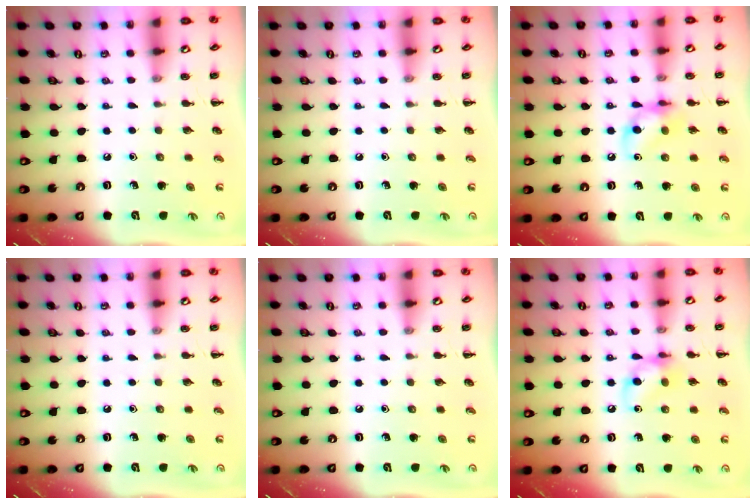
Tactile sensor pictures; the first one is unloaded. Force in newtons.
{"total": 0.0}
{"total": 10.4, "press": 10.3, "slide": 1.5}
{"total": 0.0}
{"total": 0.0}
{"total": 9.5, "press": 9.5, "slide": 0.8}